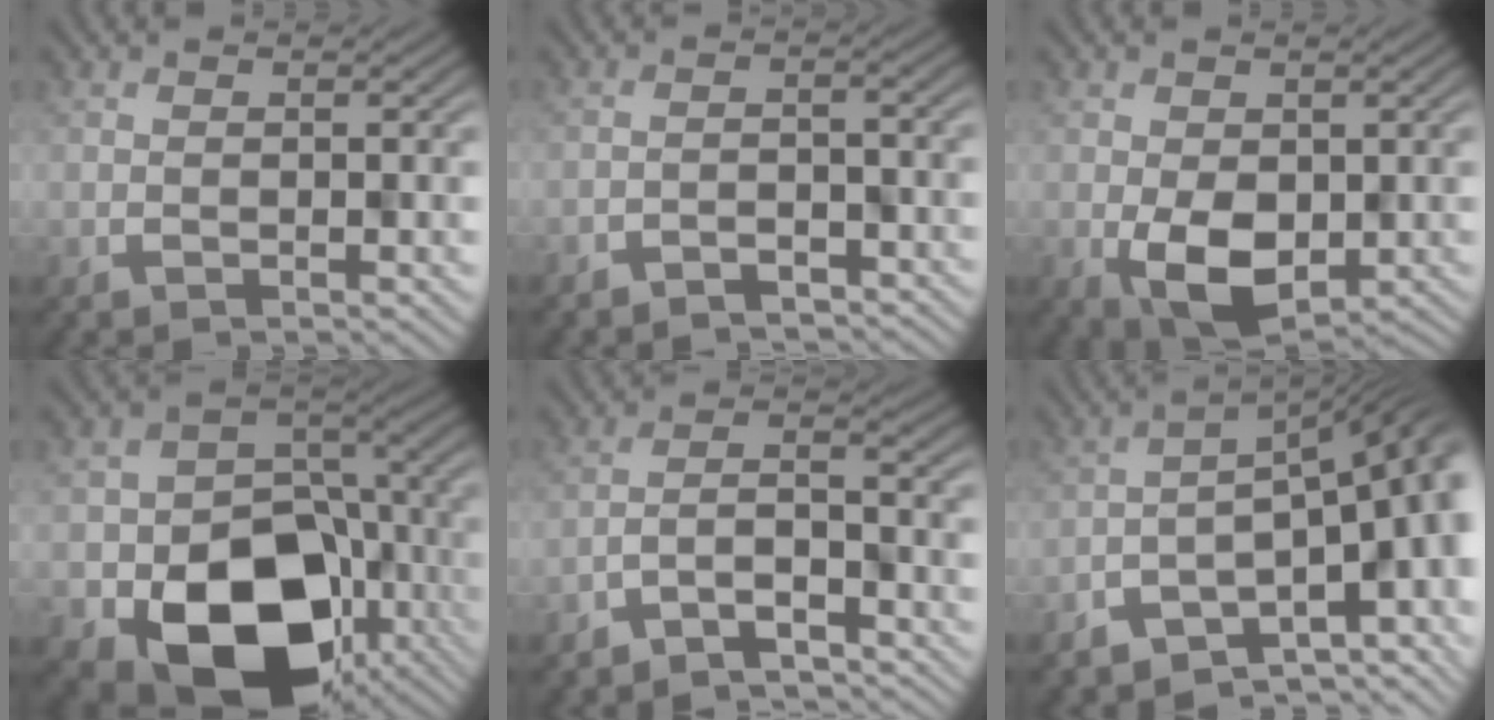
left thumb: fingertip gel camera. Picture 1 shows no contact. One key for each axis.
{"total": 3.3, "fx": -3.2, "fy": 0.6, "fz": 0.5, "tx": -0.013, "ty": -0.007, "tz": -0.046}
{"total": 7.3, "fx": -1.6, "fy": 5.0, "fz": 5.1, "tx": -0.102, "ty": -0.030, "tz": -0.013}
{"total": 15.2, "fx": -5.4, "fy": 11.4, "fz": 8.4, "tx": -0.142, "ty": -0.056, "tz": -0.073}
{"total": 4.9, "fx": -4.4, "fy": 1.3, "fz": 1.7, "tx": -0.026, "ty": -0.003, "tz": -0.076}
{"total": 10.1, "fx": -3.6, "fy": 3.7, "fz": 8.6, "tx": -0.126, "ty": -0.013, "tz": -0.047}